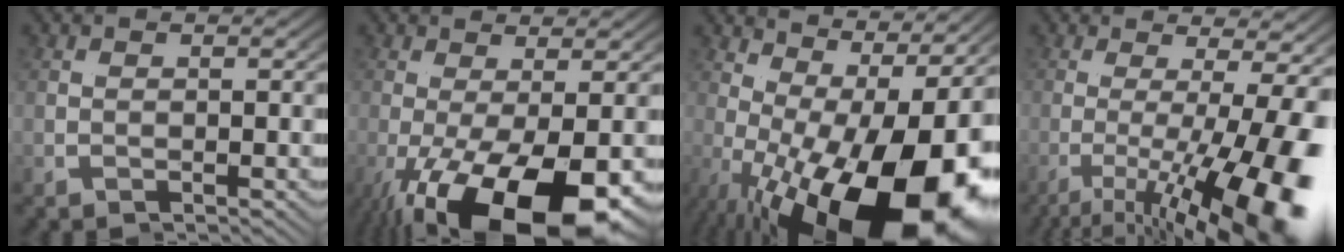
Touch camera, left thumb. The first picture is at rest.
{"total": 9.4, "force": [-3.6, 2.5, 8.4], "torque": [-0.129, -0.011, -0.051]}
{"total": 12.8, "force": [-2.7, 4.5, 11.7], "torque": [-0.193, -0.014, -0.031]}
{"total": 8.1, "force": [-1.8, -0.5, 7.9], "torque": [-0.116, 0.024, -0.039]}